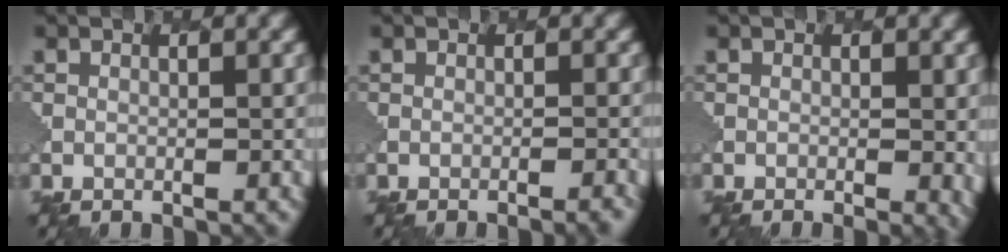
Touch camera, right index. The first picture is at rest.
{"total": 1.3, "force": [-1.0, 0.3, 0.9], "torque": [0.001, 0.009, -0.018]}
{"total": 3.1, "force": [-0.4, 1.4, 2.7], "torque": [-0.024, -0.003, -0.001]}